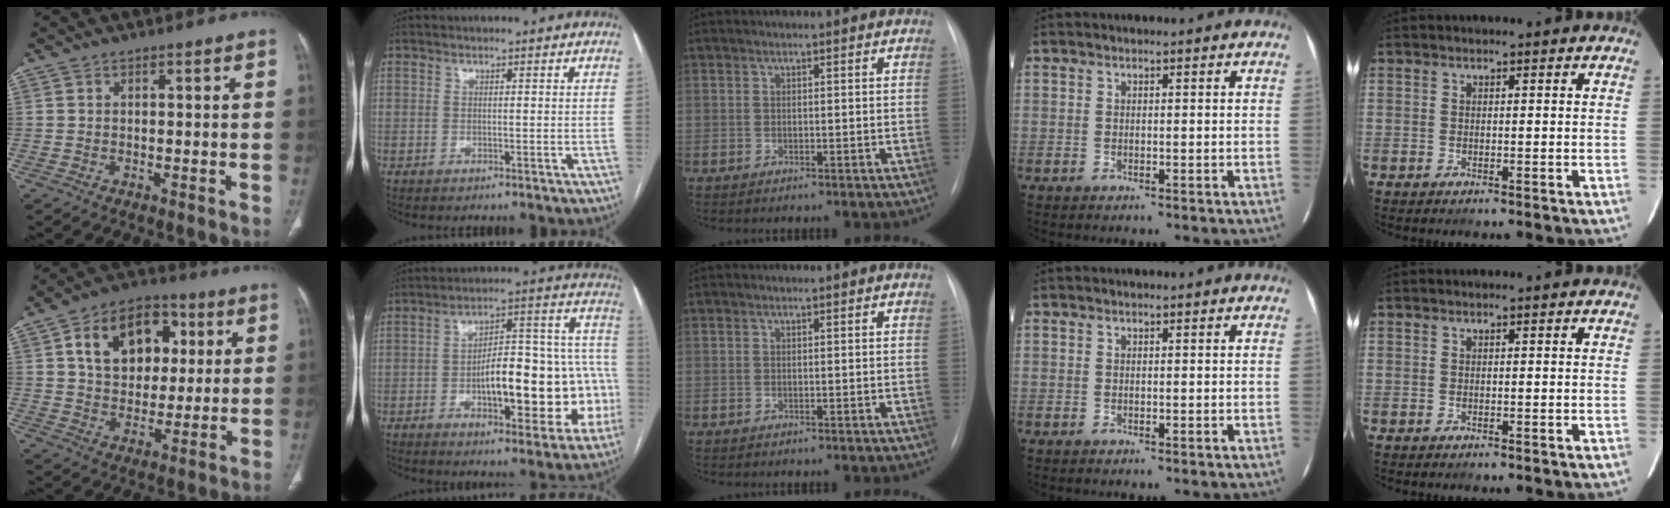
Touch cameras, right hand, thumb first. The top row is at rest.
{"thumb": {"total": 15.5, "force": [4.8, 11.2, 9.6], "torque": [-0.113, 0.001, 0.077]}, "index": {"total": 19.1, "force": [-4.7, 6.8, 17.2], "torque": [-0.206, 0.052, -0.054]}}